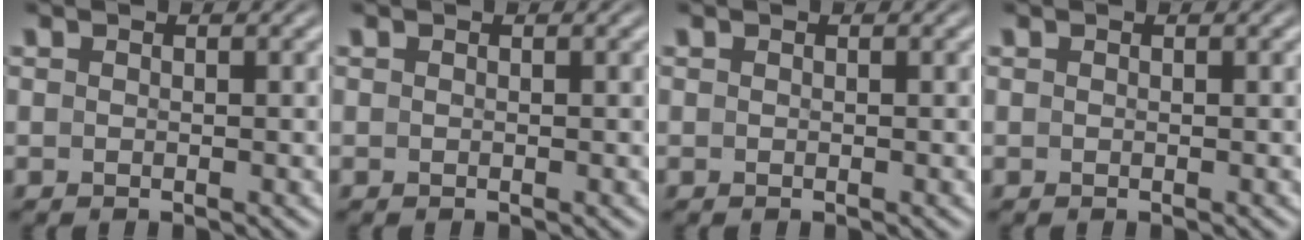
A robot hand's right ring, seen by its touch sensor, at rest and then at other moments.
{"total": 0.0}
{"total": 0.0}
{"total": 0.0}